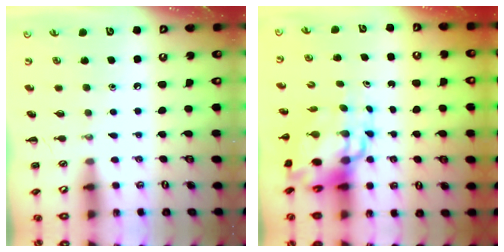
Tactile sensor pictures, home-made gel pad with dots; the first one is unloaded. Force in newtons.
{"total": 12.2, "press": 11.8, "slide": 3.1}